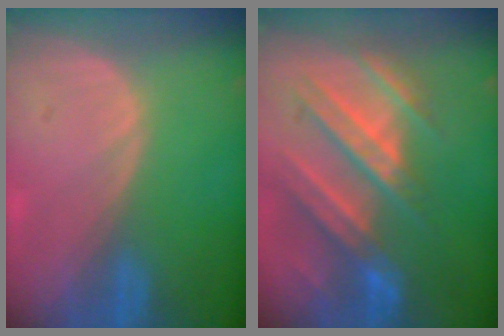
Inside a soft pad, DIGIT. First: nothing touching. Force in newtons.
{"total": 10.5, "press": 9.6, "slide": 4.2}